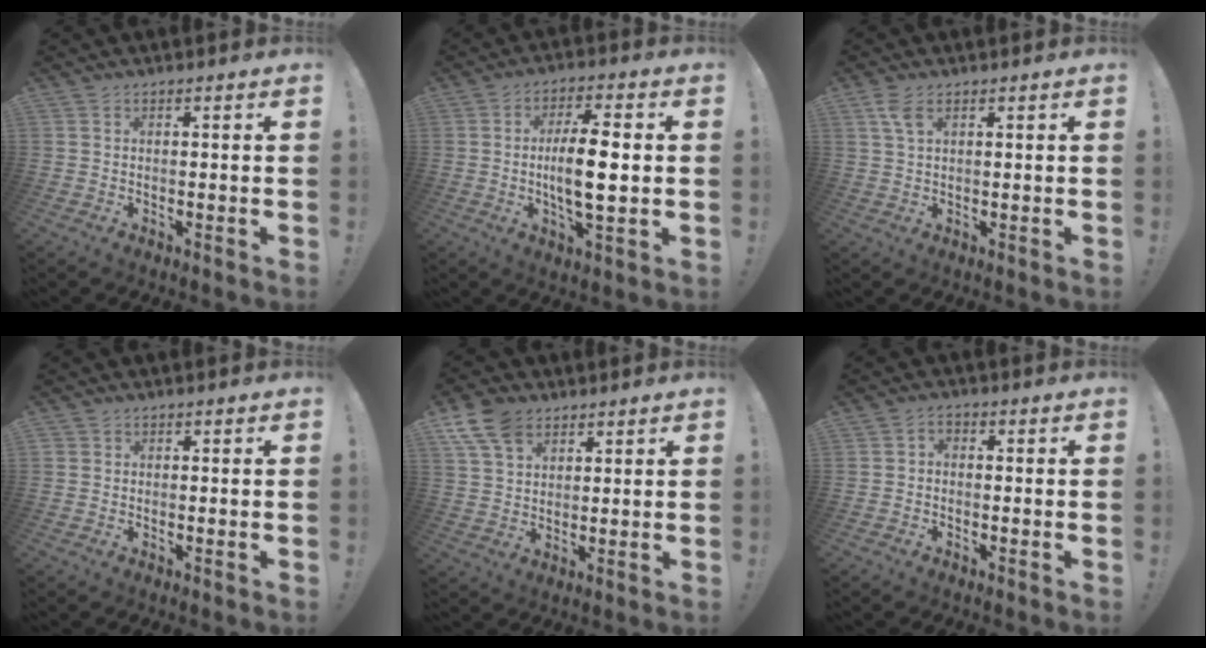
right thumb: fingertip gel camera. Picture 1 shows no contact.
{"total": 12.1, "force": [-0.5, 3.2, 11.7], "torque": [-0.219, 0.000, -0.018]}
{"total": 4.0, "force": [1.9, 1.7, 3.1], "torque": [-0.064, -0.001, 0.036]}
{"total": 0.8, "force": [0.3, 0.8, 0.1], "torque": [-0.009, 0.006, 0.008]}
{"total": 9.9, "force": [6.1, 6.4, 4.6], "torque": [-0.085, -0.020, 0.121]}
{"total": 1.9, "force": [-1.2, 0.9, 1.2], "torque": [-0.019, 0.007, -0.023]}